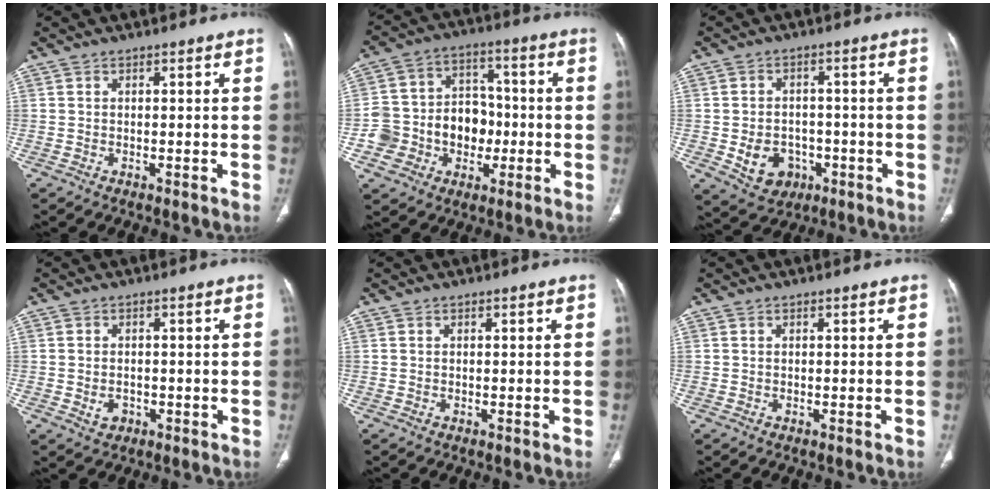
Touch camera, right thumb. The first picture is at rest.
{"total": 15.2, "force": [-3.3, 12.8, 7.5], "torque": [-0.088, 0.050, -0.050]}
{"total": 8.3, "force": [-2.4, 6.7, 4.2], "torque": [-0.048, 0.019, -0.022]}
{"total": 2.8, "force": [-0.7, 2.2, 1.5], "torque": [-0.023, 0.004, -0.005]}
{"total": 0.0}
{"total": 0.0}